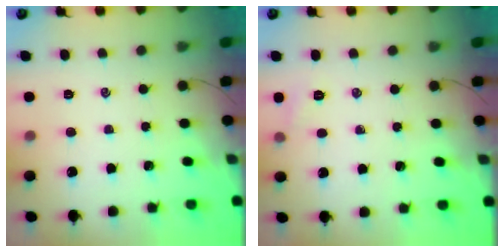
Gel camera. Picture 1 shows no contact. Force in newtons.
{"total": 4.2, "press": 4.0, "slide": 1.1}